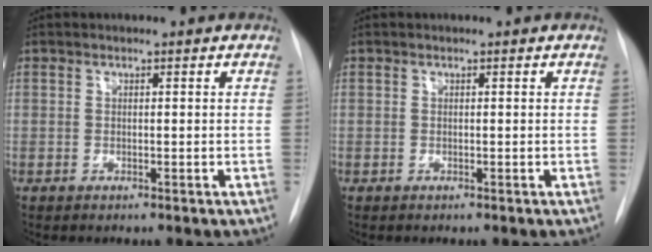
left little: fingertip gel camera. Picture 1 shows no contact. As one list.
[{"total": 0.0}]